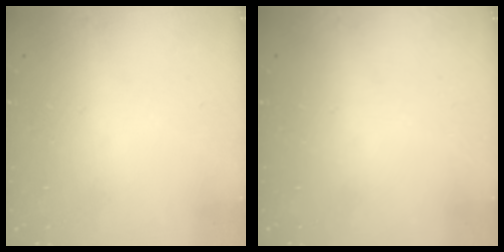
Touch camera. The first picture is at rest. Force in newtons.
{"total": 0.0}